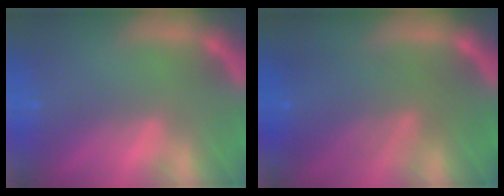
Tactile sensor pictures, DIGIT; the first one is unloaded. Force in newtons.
{"total": 7.1}